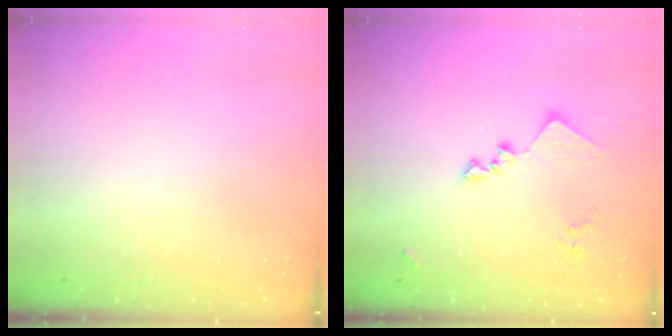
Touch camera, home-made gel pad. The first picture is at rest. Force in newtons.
{"total": 12.7, "press": 12.7, "slide": 0.6}